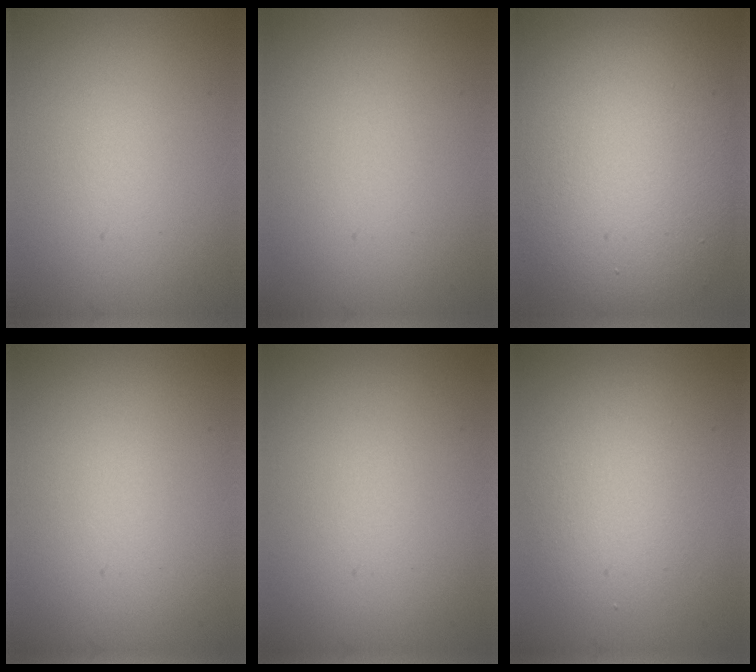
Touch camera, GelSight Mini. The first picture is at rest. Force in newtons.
{"total": 0.0}
{"total": 12.6, "press": 12.6, "slide": 0.9}
{"total": 0.0}
{"total": 0.0}
{"total": 3.1, "press": 3.1, "slide": 0.1}